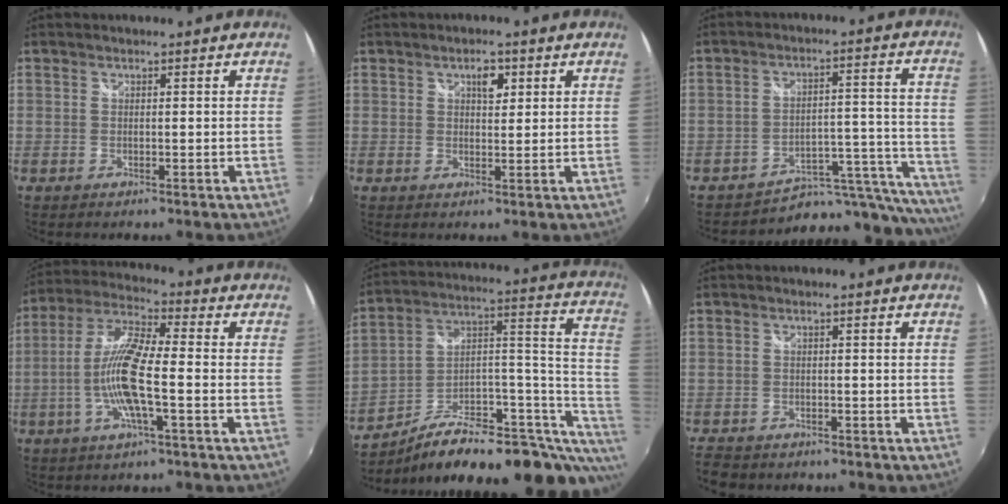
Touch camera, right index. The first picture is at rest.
{"total": 2.8, "force": [1.4, 1.2, 2.1], "torque": [-0.030, 0.007, 0.021]}
{"total": 18.1, "force": [-16.6, 5.2, 5.1], "torque": [-0.048, 0.035, -0.223]}
{"total": 11.6, "force": [-2.8, 1.7, 11.1], "torque": [-0.228, 0.003, -0.053]}
{"total": 25.6, "force": [-11.4, 11.5, 19.9], "torque": [-0.262, 0.025, -0.168]}
{"total": 5.5, "force": [-4.7, 2.4, 1.5], "torque": [-0.050, -0.011, -0.078]}